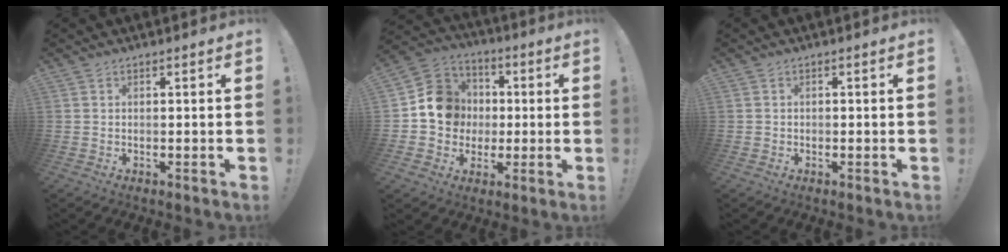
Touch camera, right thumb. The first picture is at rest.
{"total": 12.8, "force": [0.1, 12.0, 4.4], "torque": [-0.049, 0.018, 0.015]}
{"total": 0.7, "force": [-0.3, 0.6, 0.2], "torque": [-0.003, 0.002, -0.005]}